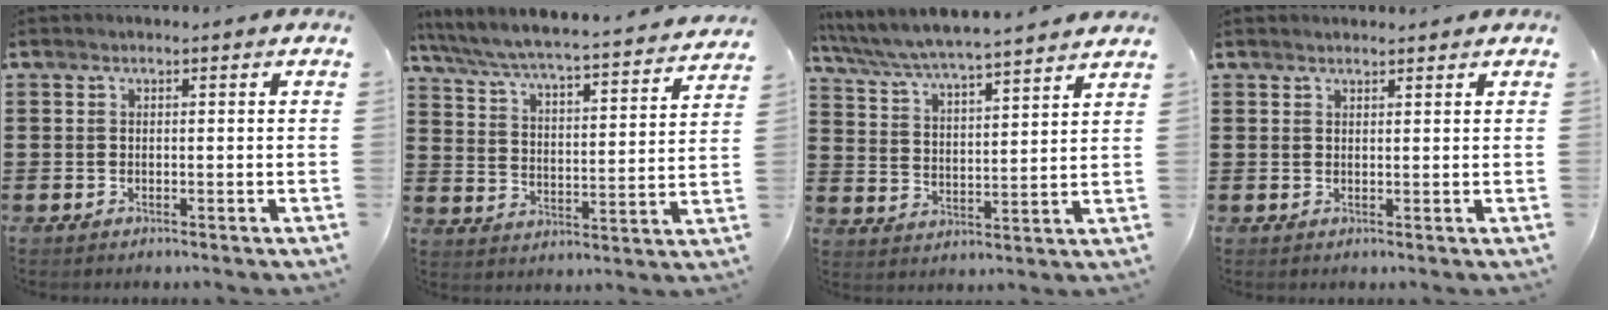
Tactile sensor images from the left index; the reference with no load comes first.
{"total": 4.7, "force": [4.3, -0.4, 1.7], "torque": [-0.056, -0.041, 0.063]}
{"total": 5.3, "force": [5.0, -0.5, 1.5], "torque": [-0.053, -0.037, 0.081]}
{"total": 1.1, "force": [1.1, 0.1, 0.1], "torque": [-0.004, 0.000, 0.020]}